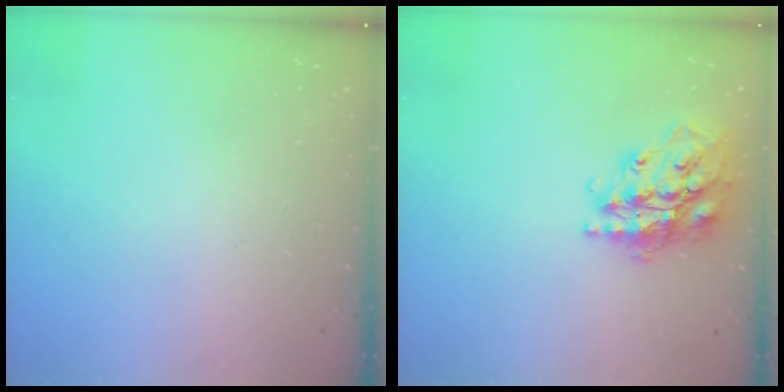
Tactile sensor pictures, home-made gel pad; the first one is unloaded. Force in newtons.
{"total": 20.3, "press": 20.3, "slide": 1.6}